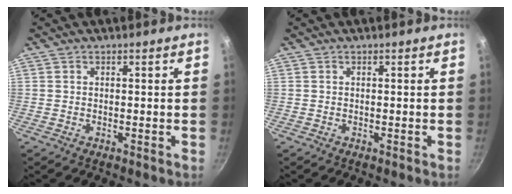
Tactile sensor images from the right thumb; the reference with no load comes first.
{"total": 0.0}